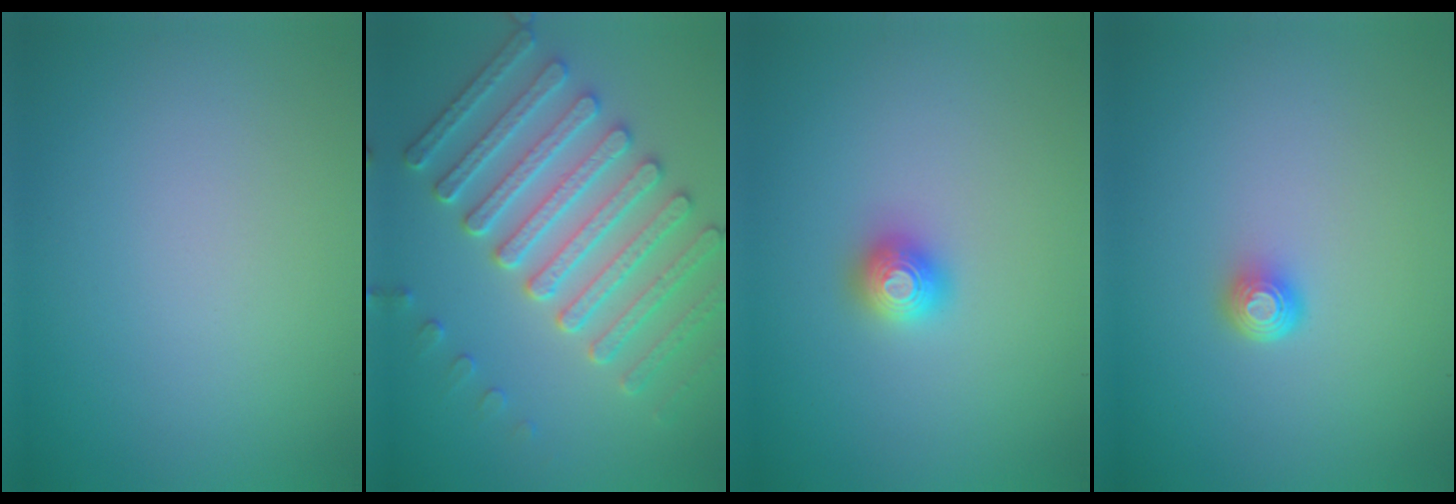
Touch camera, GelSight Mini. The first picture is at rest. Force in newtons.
{"total": 6.7, "press": 6.1, "slide": 2.7}
{"total": 2.0, "press": 2.0, "slide": 0.2}
{"total": 1.6, "press": 1.2, "slide": 1.0}